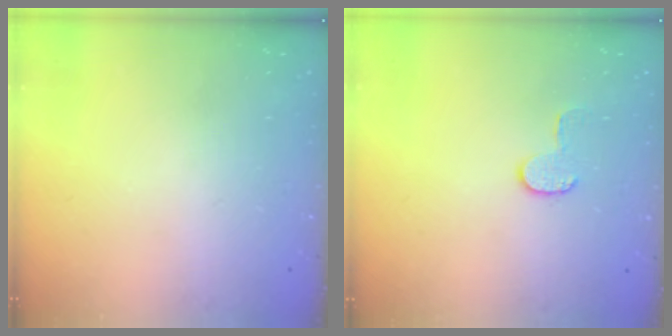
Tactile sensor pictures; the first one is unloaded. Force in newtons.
{"total": 5.9, "press": 5.9, "slide": 0.4}